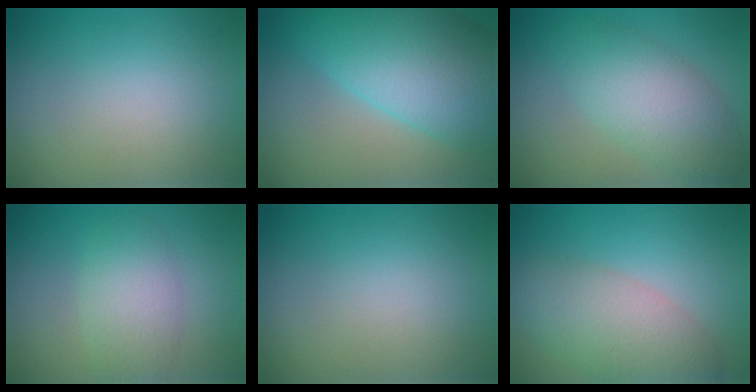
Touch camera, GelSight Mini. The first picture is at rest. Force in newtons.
{"total": 9.7, "press": 9.7, "slide": 0.3}
{"total": 5.5, "press": 5.5, "slide": 0.4}
{"total": 3.7, "press": 3.7, "slide": 0.1}
{"total": 0.0}
{"total": 5.9, "press": 5.9, "slide": 0.2}